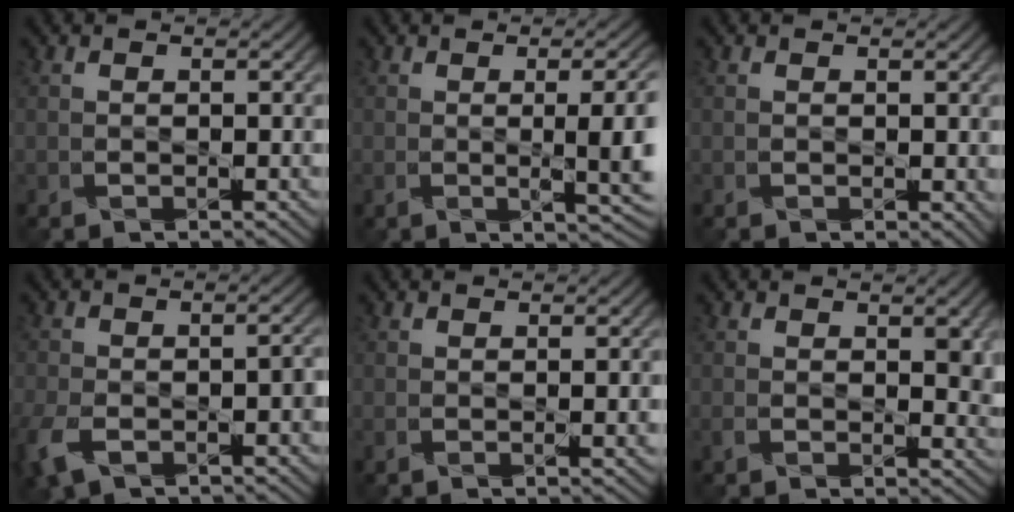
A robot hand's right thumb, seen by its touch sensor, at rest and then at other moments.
{"total": 6.5, "force": [-0.7, 1.4, 6.3], "torque": [-0.090, -0.003, -0.004]}
{"total": 1.7, "force": [0.3, 1.2, 1.1], "torque": [-0.017, -0.005, 0.005]}
{"total": 6.0, "force": [-3.3, 3.1, 4.0], "torque": [-0.086, -0.007, -0.061]}
{"total": 1.2, "force": [-0.3, 0.3, 1.1], "torque": [-0.018, -0.001, -0.004]}
{"total": 4.3, "force": [0.8, 2.9, 3.1], "torque": [-0.053, -0.013, 0.016]}